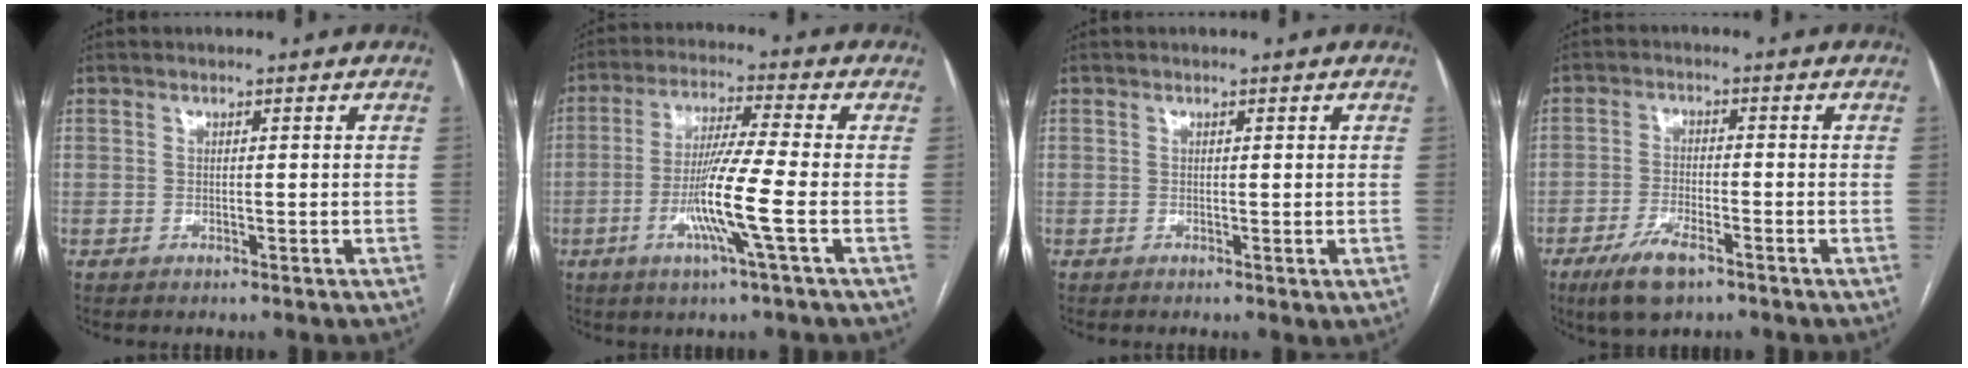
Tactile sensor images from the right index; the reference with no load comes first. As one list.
[{"total": 10.0, "force": [-3.0, -1.3, 9.5], "torque": [-0.187, -0.013, -0.061]}, {"total": 0.6, "force": [0.2, 0.2, 0.6], "torque": [-0.014, -0.002, 0.004]}, {"total": 6.6, "force": [-4.2, 2.0, 4.7], "torque": [-0.097, -0.010, -0.073]}]